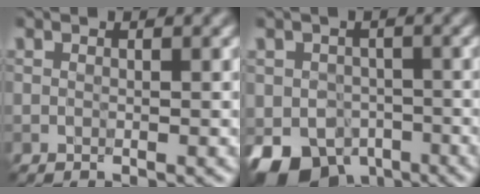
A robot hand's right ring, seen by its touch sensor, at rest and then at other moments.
{"total": 7.6, "force": [-4.1, 5.8, 3.0], "torque": [-0.042, -0.028, -0.062]}